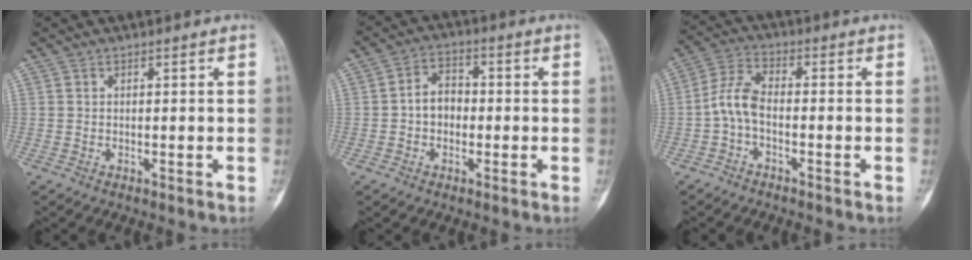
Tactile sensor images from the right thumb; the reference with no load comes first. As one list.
[{"total": 5.7, "force": [-0.6, 4.4, 3.6], "torque": [-0.044, 0.020, -0.020]}, {"total": 5.8, "force": [-1.6, 2.7, 4.8], "torque": [-0.102, 0.024, -0.043]}]